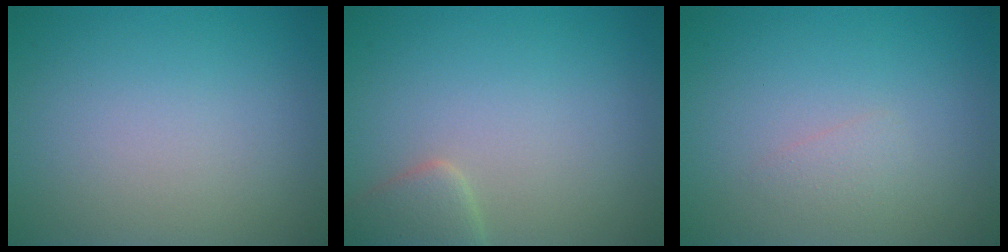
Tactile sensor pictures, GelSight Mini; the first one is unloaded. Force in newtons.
{"total": 2.5, "press": 2.5, "slide": 0.2}
{"total": 0.9, "press": 0.9, "slide": 0.1}